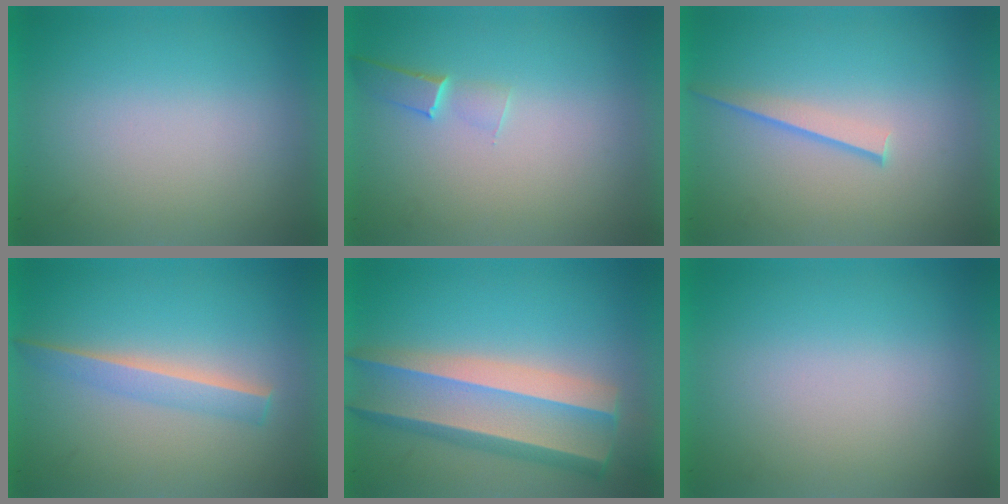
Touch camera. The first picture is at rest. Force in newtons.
{"total": 1.0}
{"total": 1.1}
{"total": 2.4}
{"total": 6.2}
{"total": 0.0}